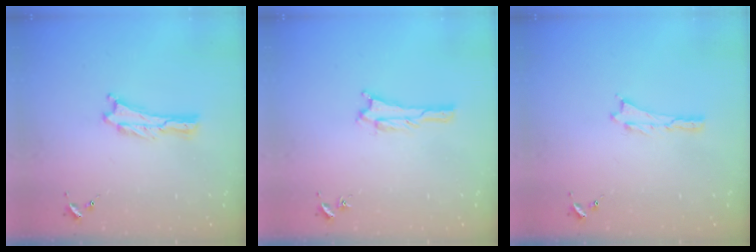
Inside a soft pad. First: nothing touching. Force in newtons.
{"total": 0.6, "press": 0.6, "slide": 0.1}
{"total": 0.0}